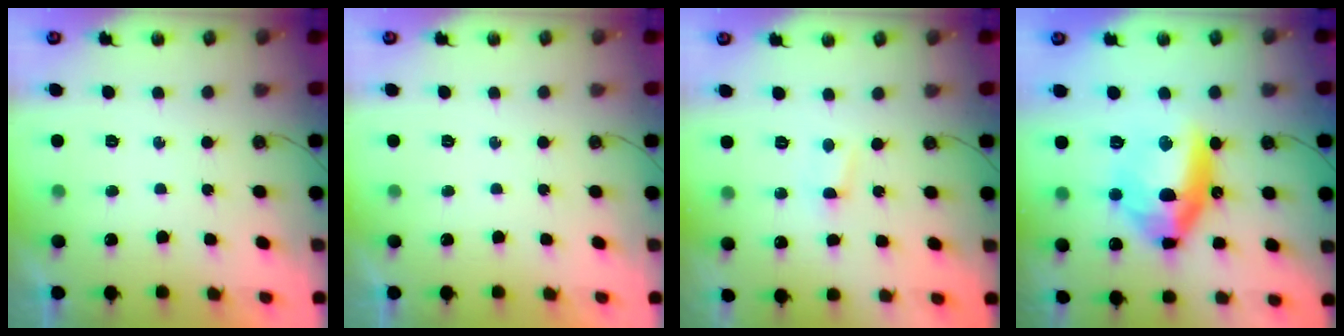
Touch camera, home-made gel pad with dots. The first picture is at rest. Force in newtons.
{"total": 0.0}
{"total": 1.2, "press": 1.1, "slide": 0.2}
{"total": 16.1, "press": 15.9, "slide": 2.9}